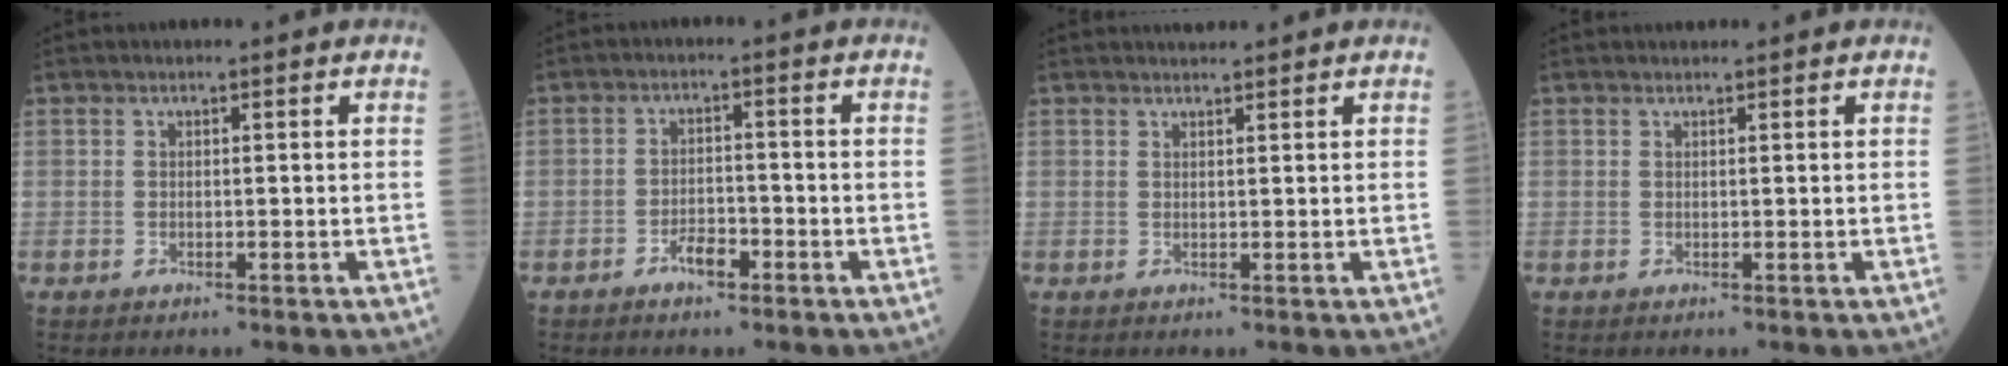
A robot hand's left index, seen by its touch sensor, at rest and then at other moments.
{"total": 3.2, "force": [-2.1, 1.3, 2.1], "torque": [-0.038, 0.005, -0.039]}
{"total": 1.9, "force": [1.9, 0.0, 0.3], "torque": [-0.005, 0.017, 0.035]}
{"total": 0.9, "force": [0.9, 0.0, 0.2], "torque": [-0.006, 0.015, 0.019]}